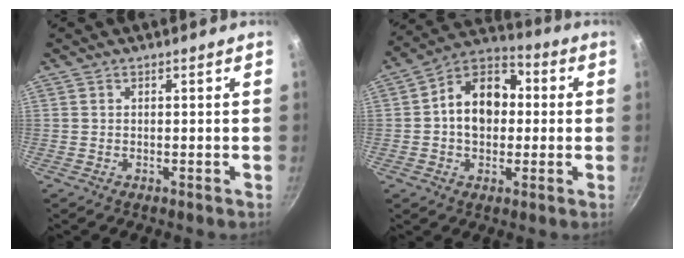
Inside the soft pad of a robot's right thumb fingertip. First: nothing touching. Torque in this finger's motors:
{"motor_torque": [-0.17, 0.17, 0.28, -0.07, 0.25]}